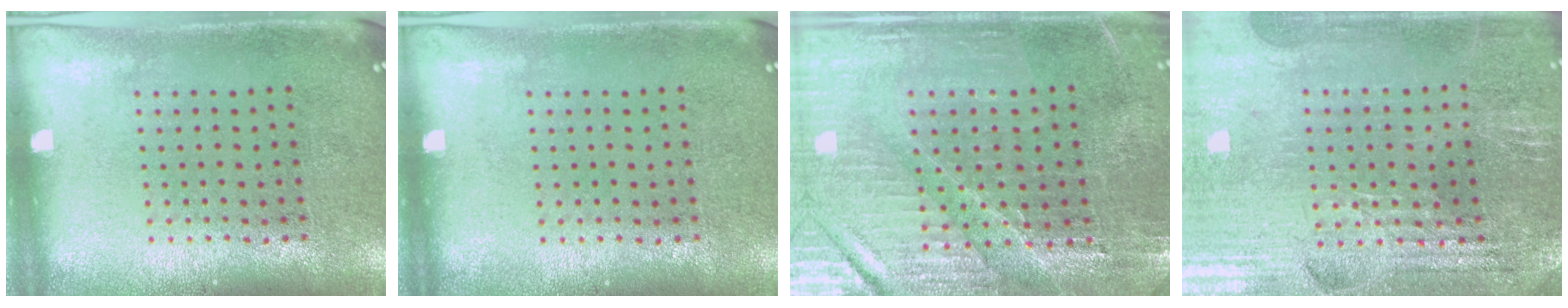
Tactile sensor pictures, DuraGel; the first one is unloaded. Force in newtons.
{"total": 0.0}
{"total": 3.2, "press": 3.1, "slide": 0.3}
{"total": 2.9, "press": 2.8, "slide": 0.4}